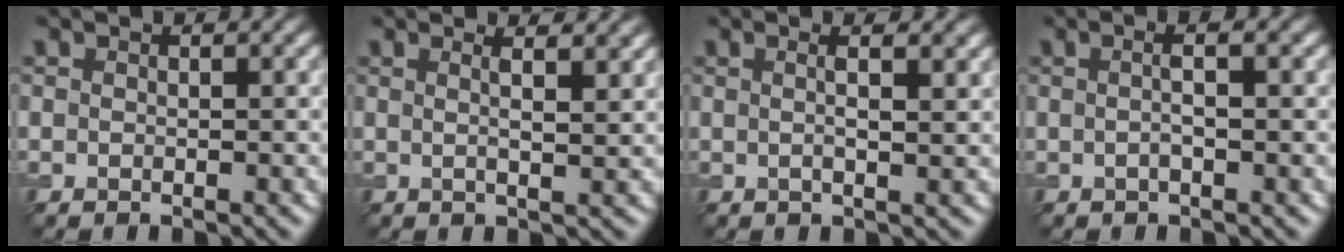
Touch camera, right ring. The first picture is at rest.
{"total": 3.9, "force": [2.1, 1.4, 3.0], "torque": [-0.036, 0.027, 0.013]}
{"total": 2.7, "force": [1.3, 0.9, 2.2], "torque": [-0.034, 0.015, 0.007]}
{"total": 1.2, "force": [0.3, 0.1, 1.2], "torque": [-0.031, 0.003, 0.010]}